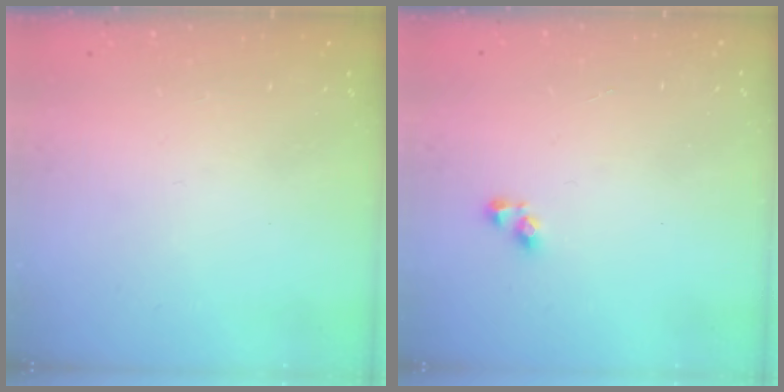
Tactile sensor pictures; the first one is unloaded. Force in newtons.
{"total": 3.5, "press": 3.5, "slide": 0.1}